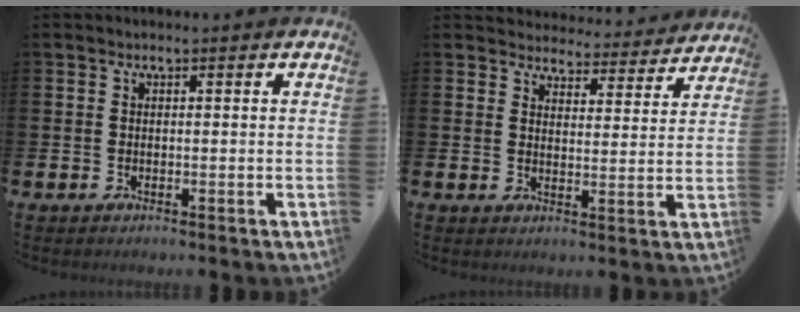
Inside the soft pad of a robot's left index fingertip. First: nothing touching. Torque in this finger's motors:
{"motor_torque": [0.80, -1.34, 0.19, -0.02]}